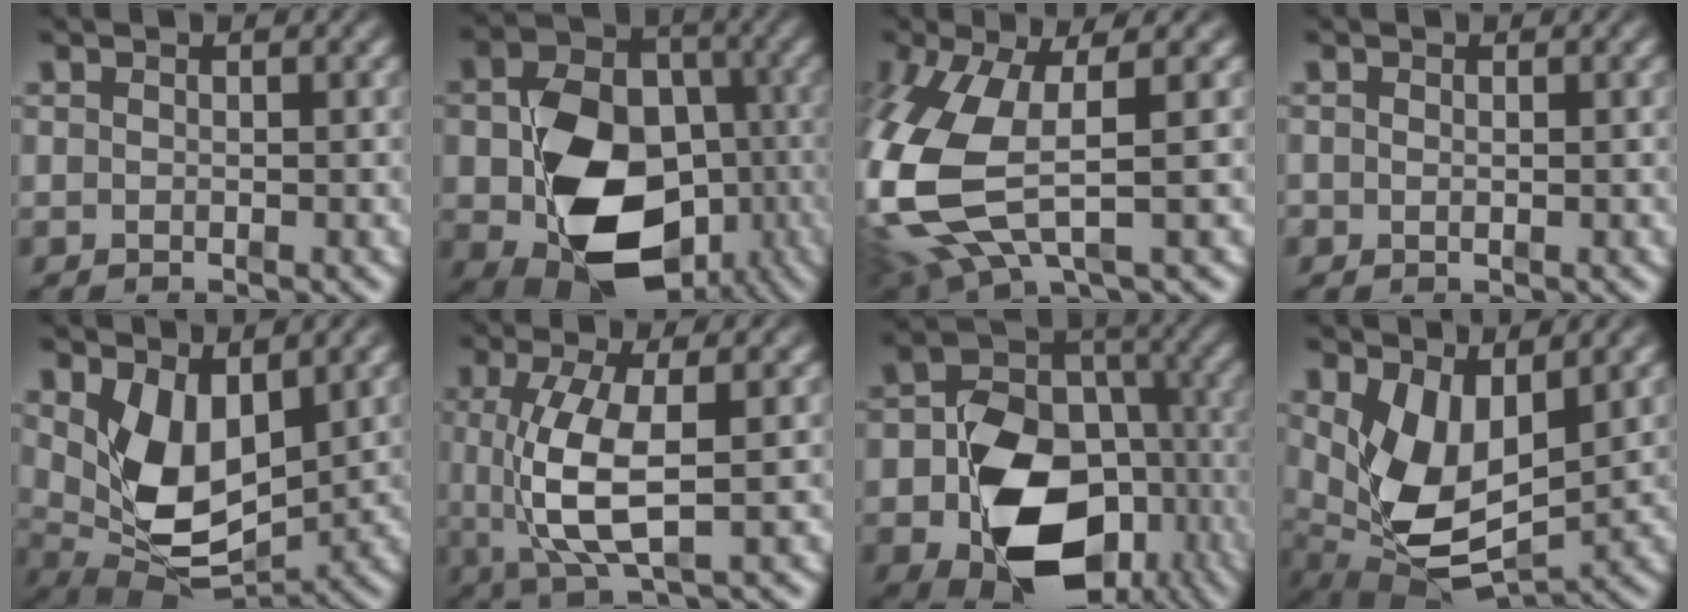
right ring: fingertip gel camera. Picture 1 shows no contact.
{"total": 14.3, "force": [-4.6, 10.0, 9.2], "torque": [-0.189, -0.064, -0.047]}
{"total": 9.9, "force": [-1.0, 6.3, 7.5], "torque": [-0.207, -0.035, 0.005]}
{"total": 1.1, "force": [0.2, 0.9, 0.5], "torque": [-0.014, -0.004, 0.005]}
{"total": 9.5, "force": [0.5, 6.4, 7.0], "torque": [-0.150, -0.041, 0.026]}
{"total": 6.5, "force": [0.0, 2.5, 6.0], "torque": [-0.128, -0.014, 0.012]}
{"total": 16.0, "force": [-5.1, 11.2, 10.2], "torque": [-0.196, -0.068, -0.055]}
{"total": 9.7, "force": [0.0, 6.5, 7.2], "torque": [-0.159, -0.043, 0.020]}